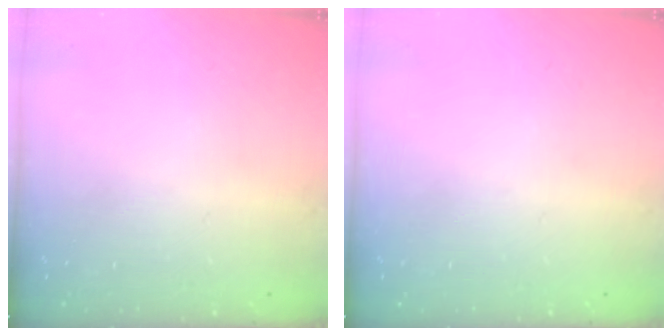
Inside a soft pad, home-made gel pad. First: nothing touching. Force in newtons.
{"total": 0.0}